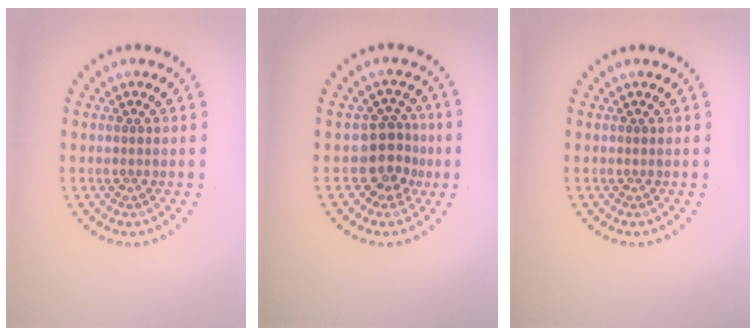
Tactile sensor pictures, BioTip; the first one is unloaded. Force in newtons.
{"total": 3.1, "press": 2.6, "slide": 1.7}
{"total": 0.0}